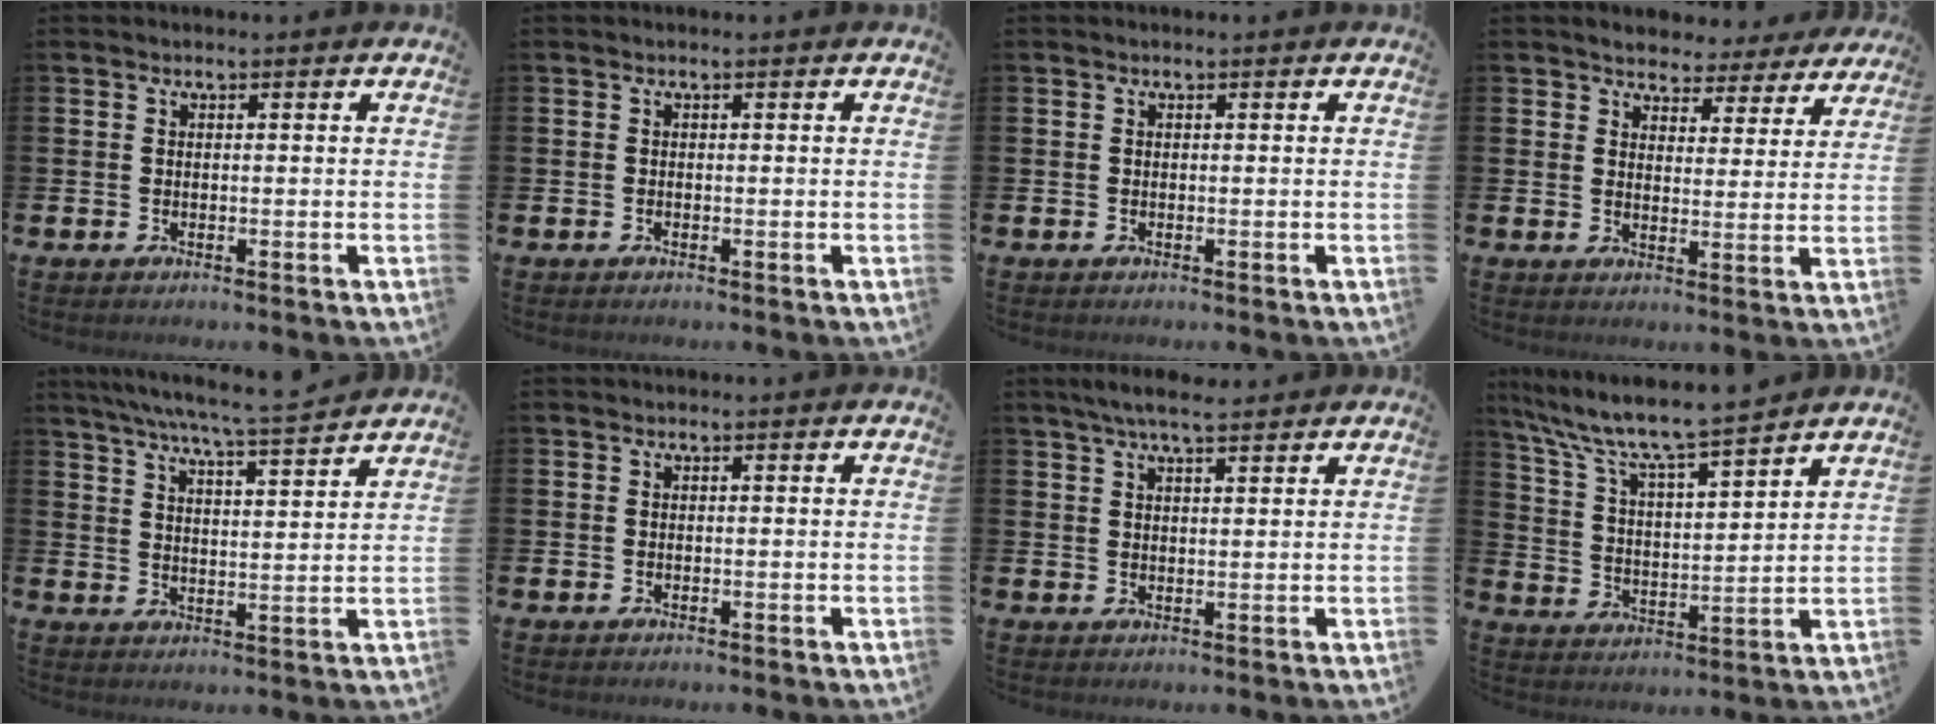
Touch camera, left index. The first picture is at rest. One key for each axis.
{"total": 0.0}
{"total": 0.0}
{"total": 3.7, "fx": 3.5, "fy": 1.2, "fz": -0.1, "tx": -0.017, "ty": -0.024, "tz": 0.059}
{"total": 6.9, "fx": 6.5, "fy": -0.4, "fz": 2.3, "tx": -0.061, "ty": -0.042, "tz": 0.113}
{"total": 0.0}
{"total": 4.9, "fx": 4.0, "fy": 0.9, "fz": 2.7, "tx": -0.052, "ty": -0.010, "tz": 0.068}
{"total": 8.6, "fx": 7.9, "fy": 0.6, "fz": 3.4, "tx": -0.102, "ty": -0.052, "tz": 0.135}